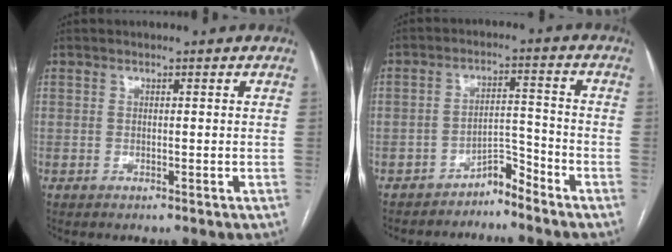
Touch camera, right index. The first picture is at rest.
{"total": 3.7, "force": [-3.7, 0.6, 0.6], "torque": [0.001, 0.008, -0.062]}